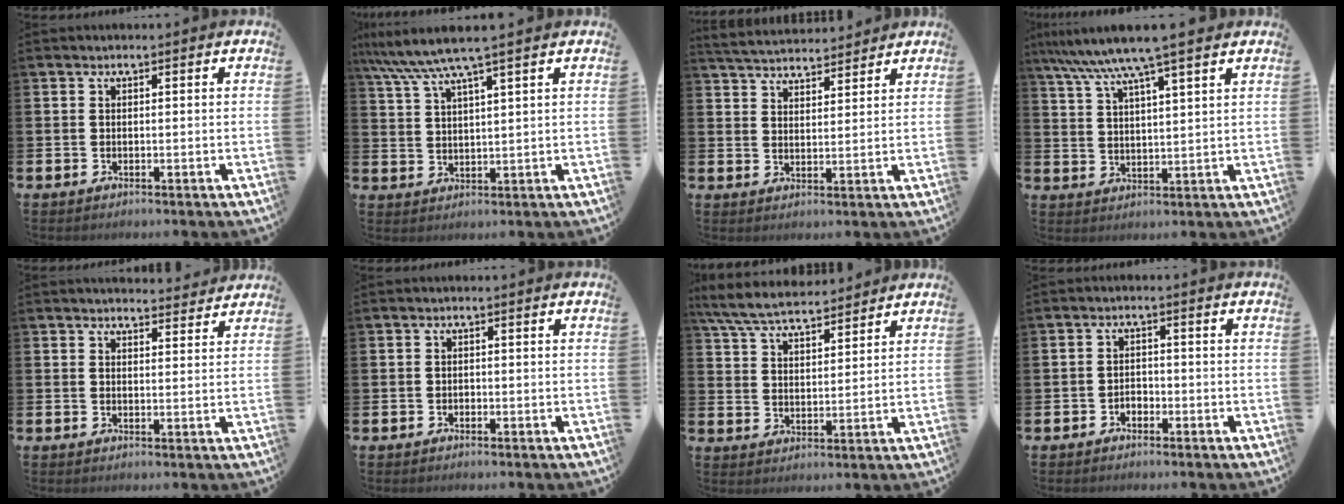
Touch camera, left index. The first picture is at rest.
{"total": 6.4, "force": [5.2, 0.1, 3.7], "torque": [-0.084, -0.018, 0.091]}
{"total": 4.8, "force": [4.7, 0.8, 0.3], "torque": [-0.020, -0.026, 0.085]}
{"total": 8.5, "force": [7.4, 0.0, 4.1], "torque": [-0.100, -0.029, 0.130]}
{"total": 3.1, "force": [3.1, 0.4, 0.2], "torque": [0.006, -0.021, 0.053]}
{"total": 0.6, "force": [-0.4, 0.4, 0.0], "torque": [-0.001, 0.003, -0.010]}
{"total": 6.9, "force": [6.6, 1.3, 1.8], "torque": [-0.057, -0.028, 0.119]}
{"total": 1.5, "force": [-1.2, 0.9, 0.2], "torque": [-0.008, 0.003, -0.026]}